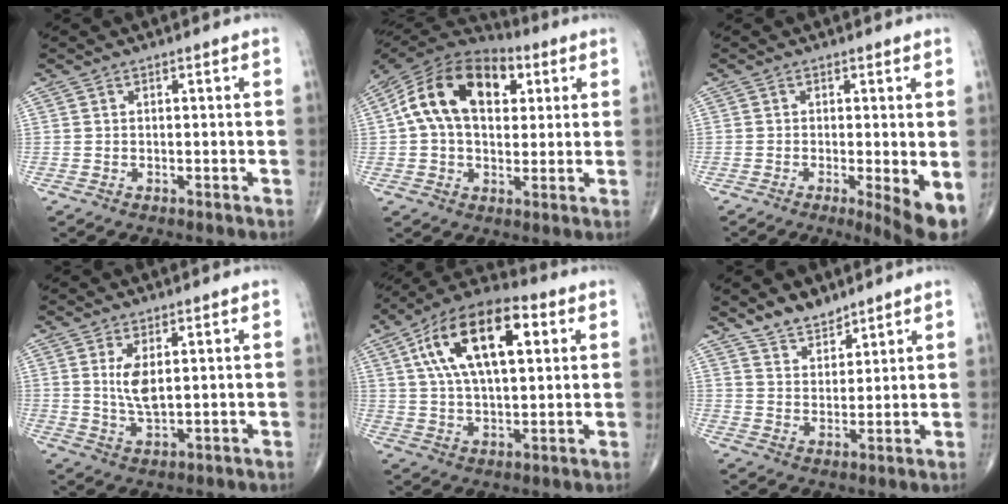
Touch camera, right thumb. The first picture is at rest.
{"total": 19.3, "force": [4.9, 12.2, 14.1], "torque": [-0.236, 0.019, 0.071]}
{"total": 6.3, "force": [-1.4, 1.2, 6.0], "torque": [-0.094, -0.020, -0.025]}
{"total": 5.2, "force": [1.4, 2.0, 4.6], "torque": [-0.091, -0.017, 0.034]}
{"total": 19.6, "force": [6.2, 9.2, 16.1], "torque": [-0.269, 0.009, 0.098]}
{"total": 6.2, "force": [5.2, 2.8, 2.0], "torque": [-0.009, -0.040, 0.098]}